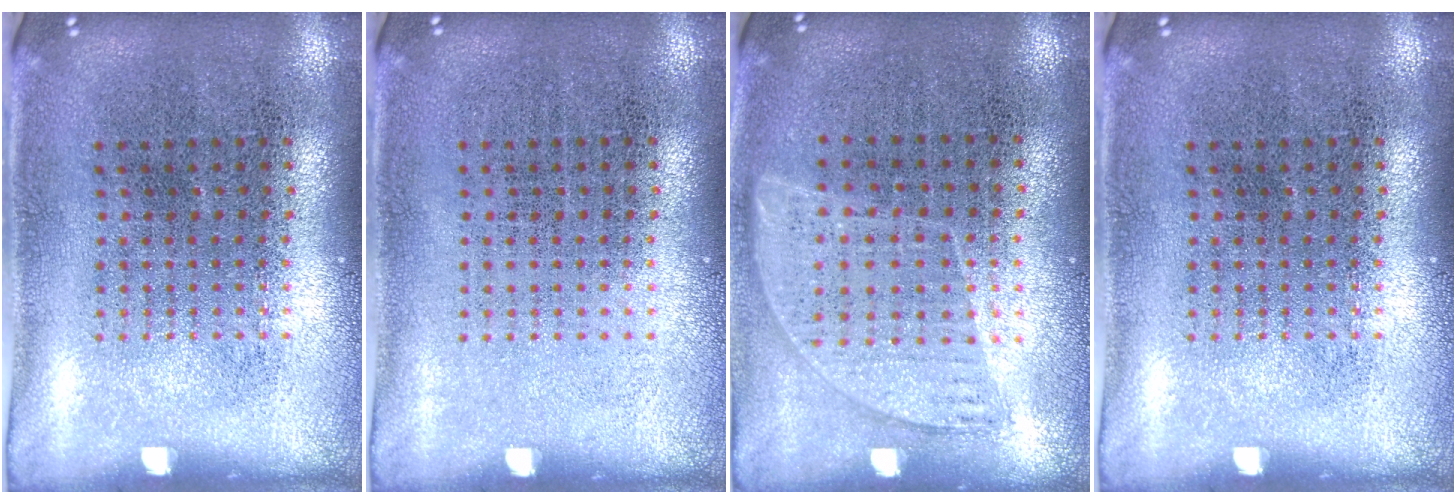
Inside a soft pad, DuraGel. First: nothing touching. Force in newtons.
{"total": 0.0}
{"total": 0.9, "press": 0.7, "slide": 0.5}
{"total": 0.0}